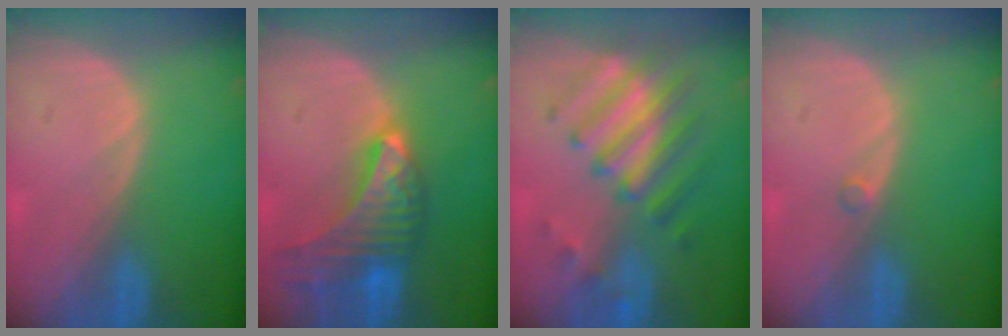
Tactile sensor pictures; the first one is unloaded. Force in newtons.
{"total": 9.8, "press": 8.7, "slide": 4.5}
{"total": 8.1, "press": 7.9, "slide": 1.8}
{"total": 0.6, "press": 0.6, "slide": 0.1}